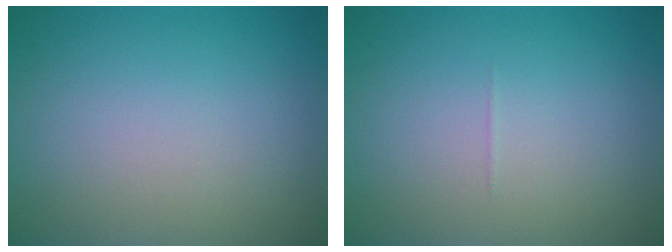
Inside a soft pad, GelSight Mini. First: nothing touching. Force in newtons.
{"total": 0.0}